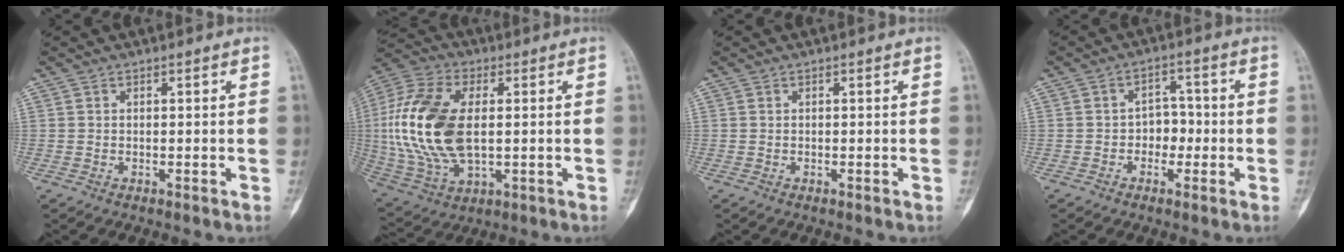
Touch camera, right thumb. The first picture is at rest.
{"total": 20.3, "force": [0.9, 11.3, 16.9], "torque": [-0.366, -0.002, 0.022]}
{"total": 0.0}
{"total": 4.5, "force": [-1.2, 3.5, 2.5], "torque": [-0.003, 0.021, -0.028]}